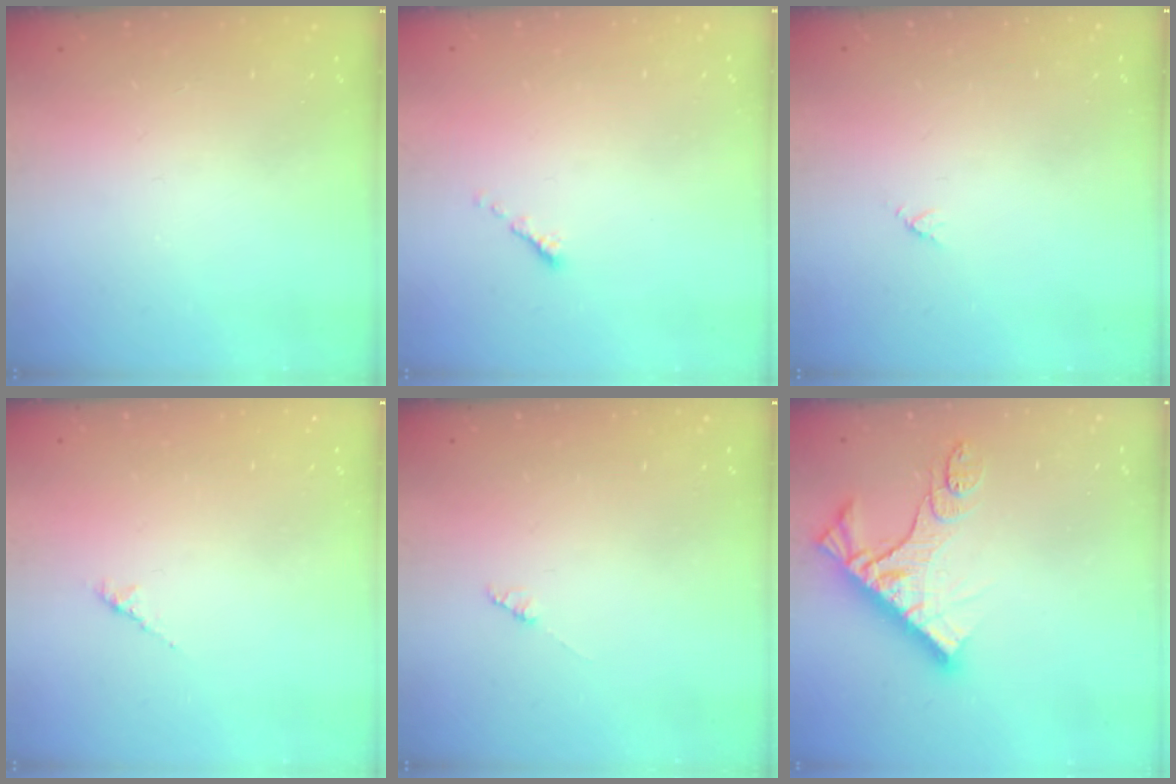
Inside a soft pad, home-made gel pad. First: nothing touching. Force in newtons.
{"total": 0.6, "press": 0.5, "slide": 0.2}
{"total": 2.9, "press": 2.9, "slide": 0.3}
{"total": 1.5, "press": 1.4, "slide": 0.5}
{"total": 1.4, "press": 1.4, "slide": 0.2}
{"total": 12.8, "press": 12.7, "slide": 1.3}